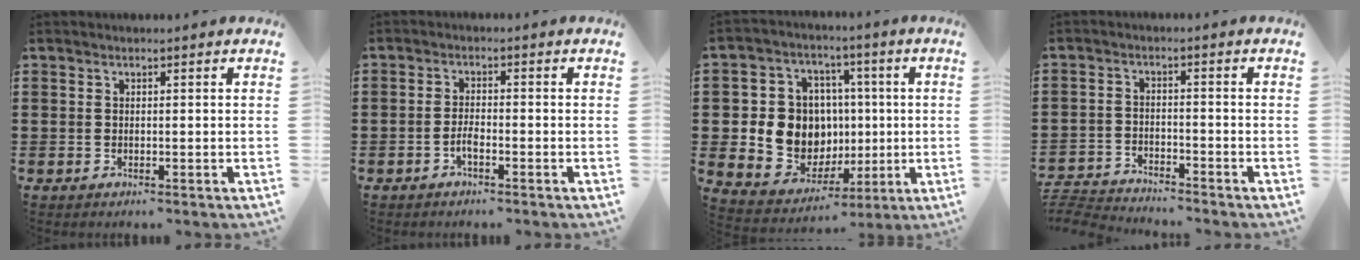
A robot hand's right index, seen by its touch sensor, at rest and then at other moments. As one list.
[{"total": 2.2, "force": [-1.2, 0.5, 1.7], "torque": [-0.040, -0.002, -0.025]}, {"total": 10.6, "force": [0.1, 9.8, 4.1], "torque": [-0.101, 0.007, 0.013]}, {"total": 3.7, "force": [-3.7, 0.2, 0.0], "torque": [-0.021, -0.004, -0.084]}]